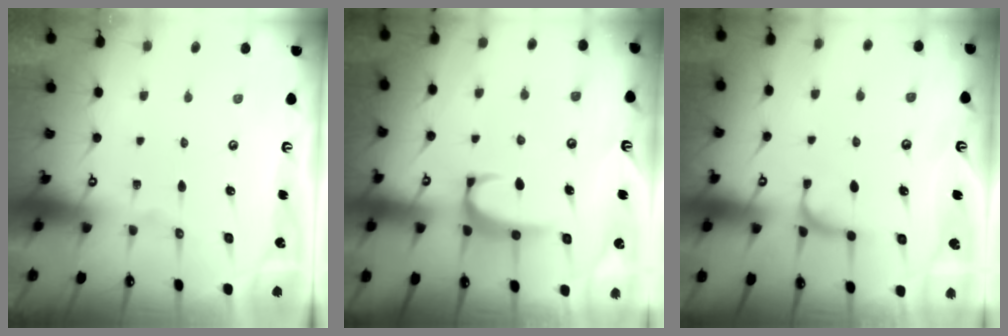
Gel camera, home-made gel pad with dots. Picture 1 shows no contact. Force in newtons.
{"total": 2.3, "press": 2.2, "slide": 0.6}
{"total": 1.2, "press": 0.8, "slide": 0.8}